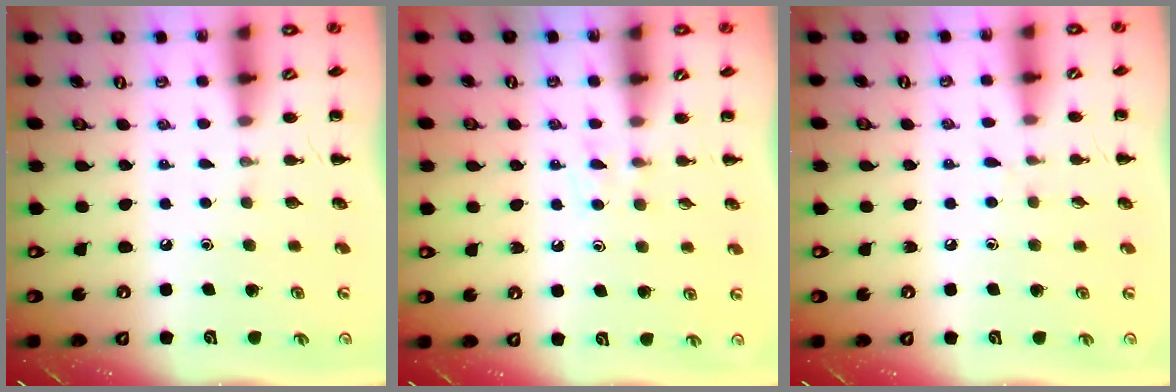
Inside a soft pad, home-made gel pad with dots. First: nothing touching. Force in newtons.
{"total": 4.4, "press": 4.1, "slide": 1.6}
{"total": 3.0, "press": 2.7, "slide": 1.4}